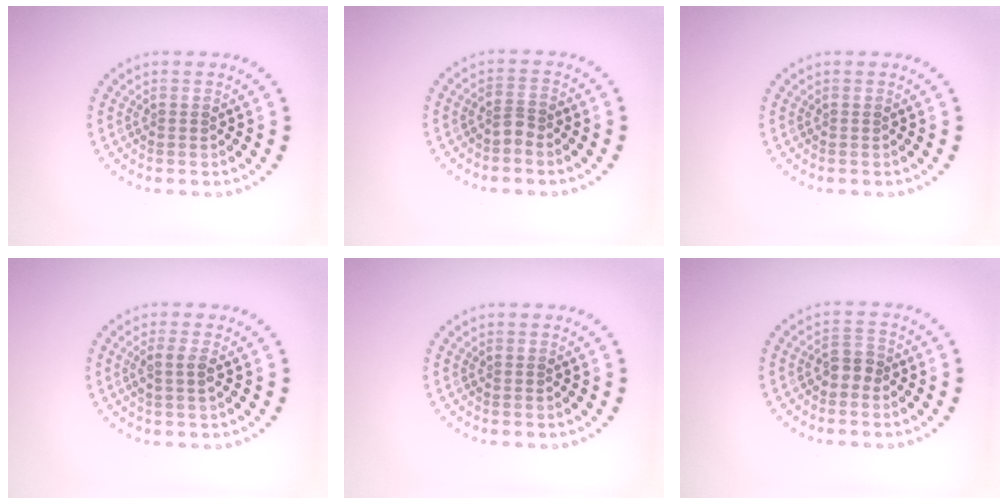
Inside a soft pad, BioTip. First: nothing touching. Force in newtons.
{"total": 1.4, "press": 1.0, "slide": 0.9}
{"total": 0.0}
{"total": 1.6, "press": 1.4, "slide": 0.8}
{"total": 0.0}
{"total": 1.8, "press": 1.6, "slide": 0.8}